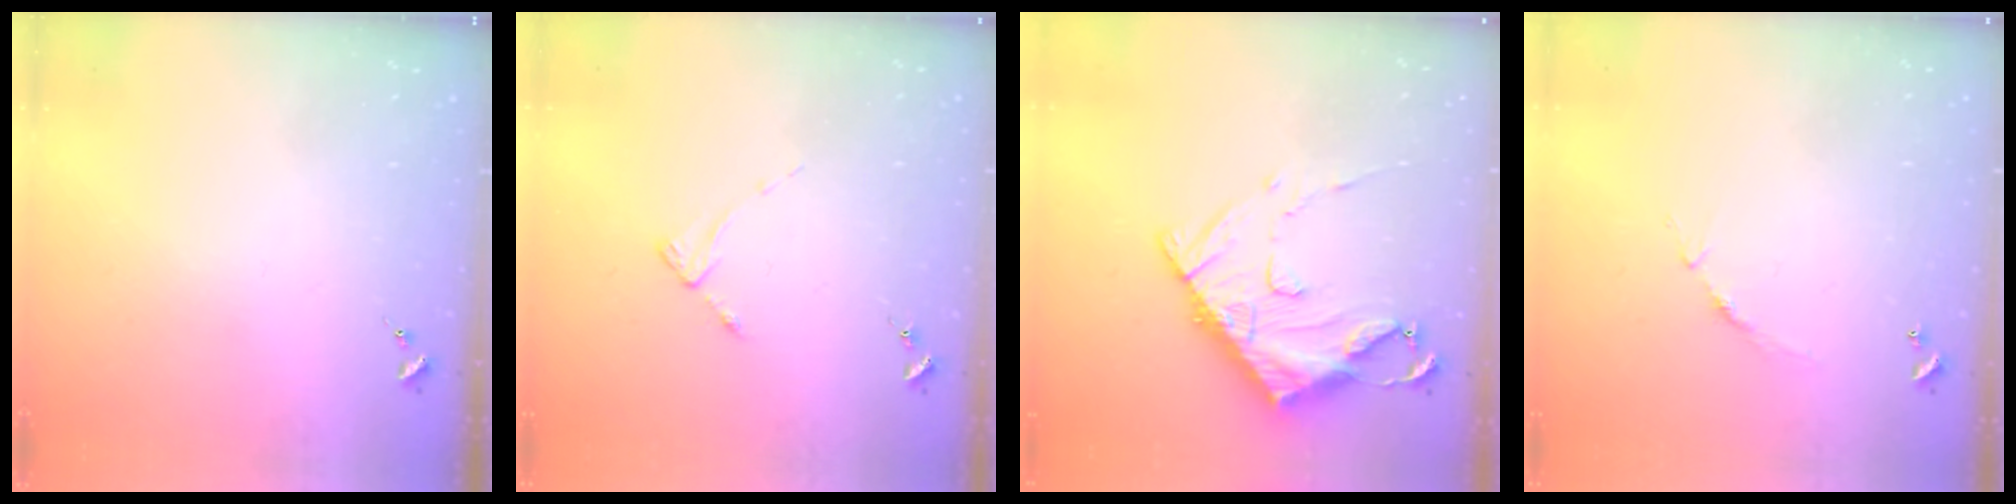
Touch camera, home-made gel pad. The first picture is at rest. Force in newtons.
{"total": 2.5, "press": 2.5, "slide": 0.3}
{"total": 16.0, "press": 16.0, "slide": 1.2}
{"total": 5.1, "press": 5.1, "slide": 0.4}